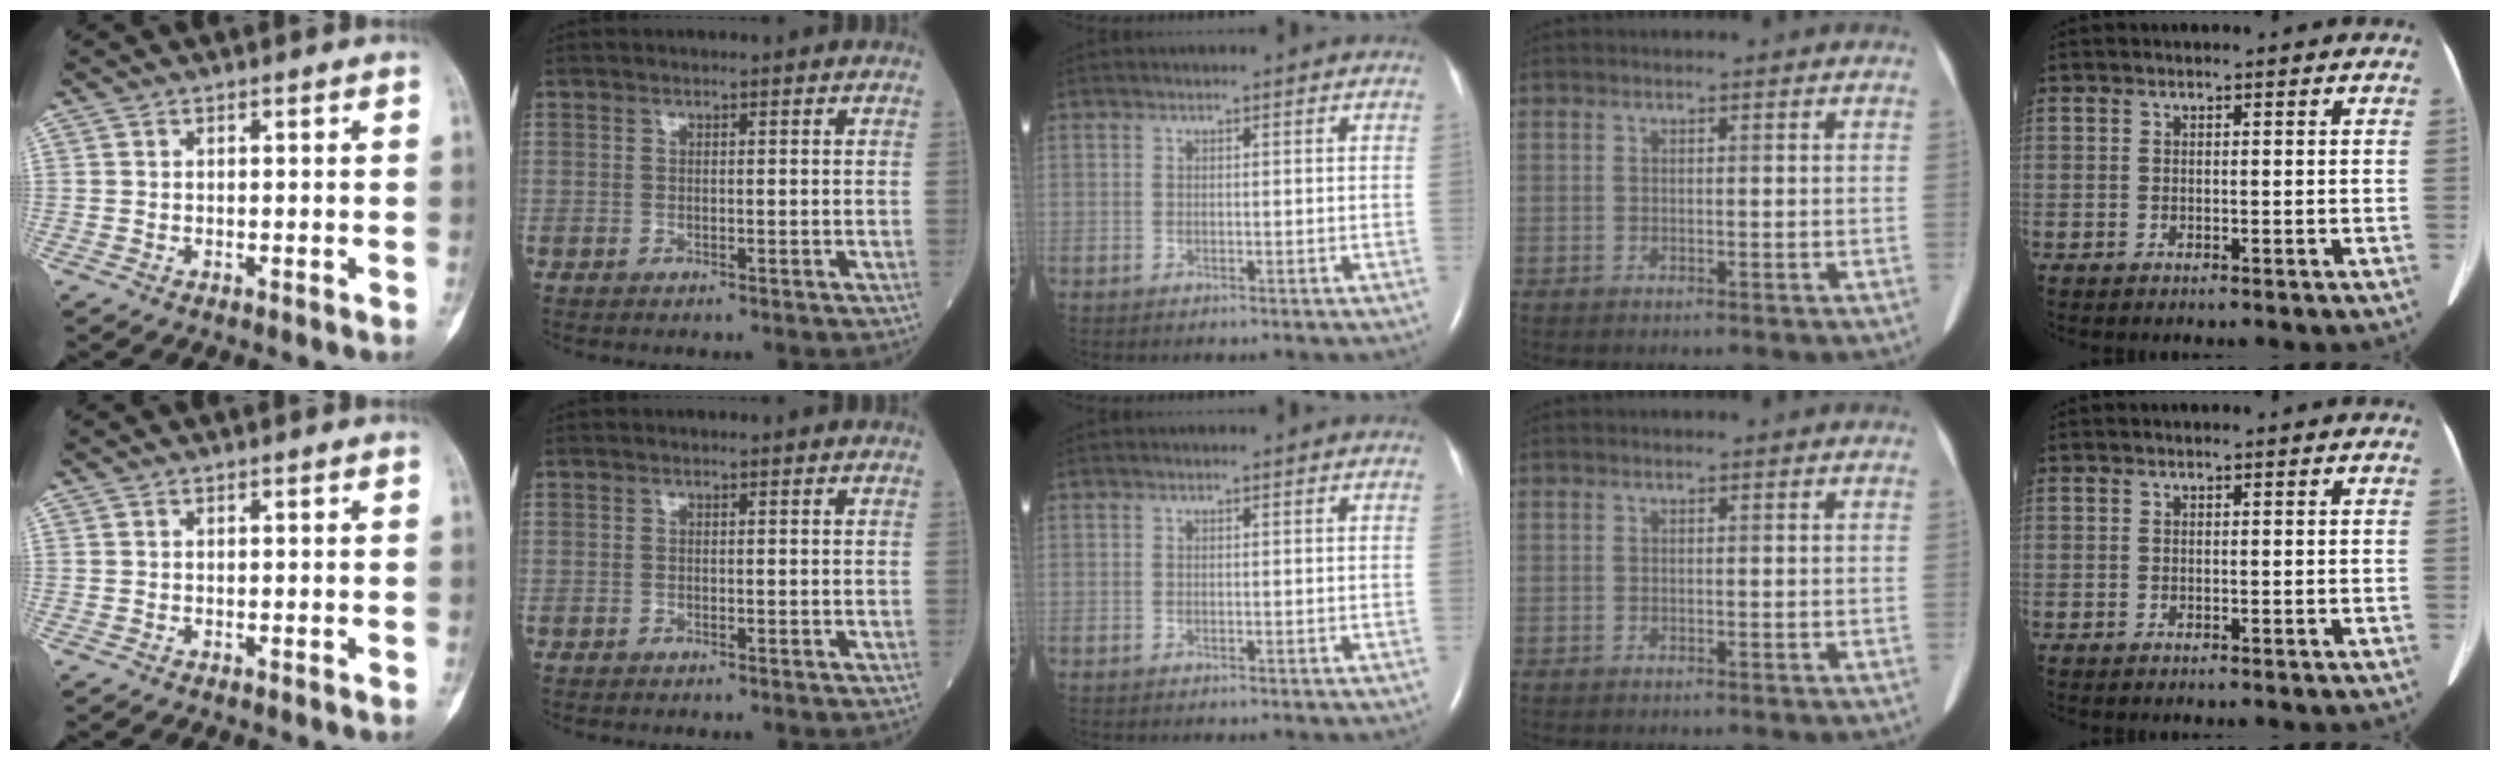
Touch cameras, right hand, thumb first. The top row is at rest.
{}